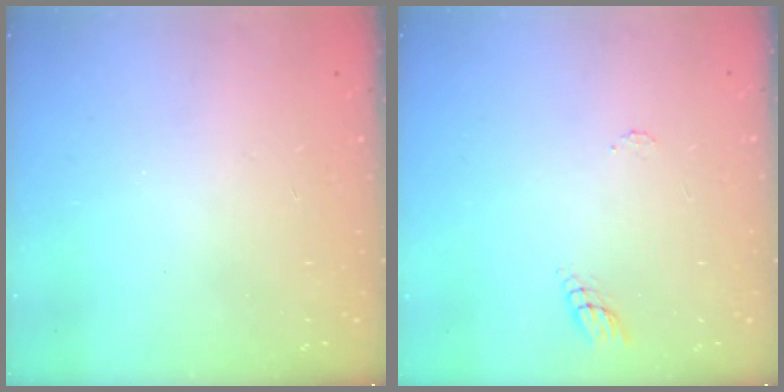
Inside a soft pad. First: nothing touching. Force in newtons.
{"total": 5.5, "press": 5.5, "slide": 0.5}